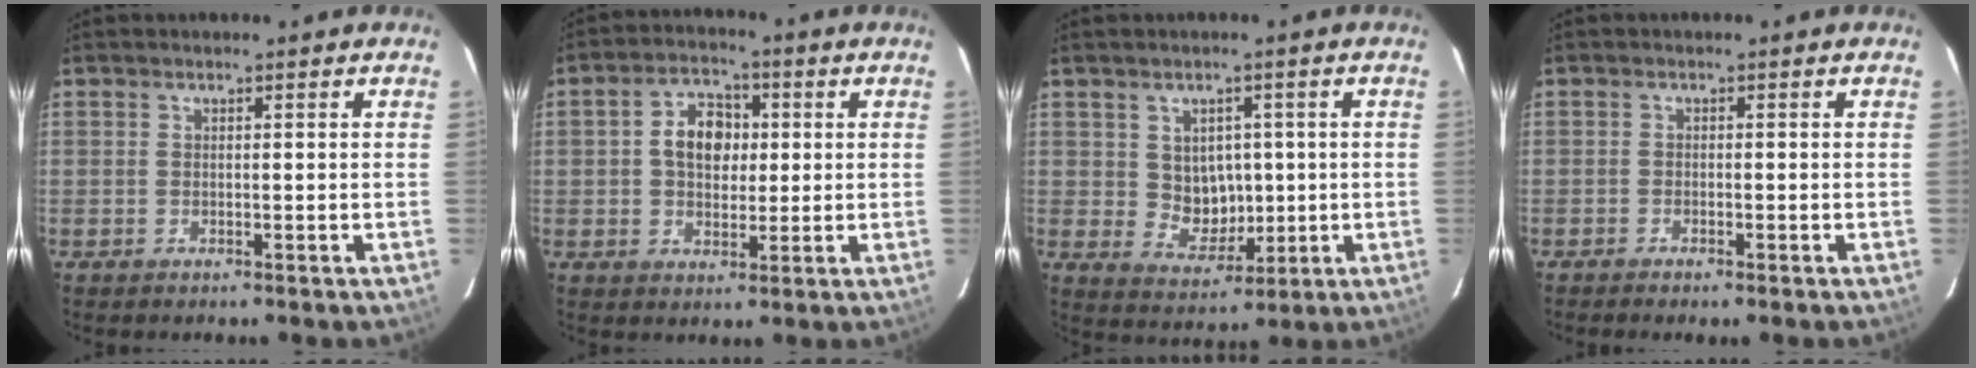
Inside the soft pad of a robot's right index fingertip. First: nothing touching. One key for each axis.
{"total": 7.6, "fx": 0.9, "fy": 5.4, "fz": 5.2, "tx": -0.091, "ty": 0.024, "tz": 0.017}
{"total": 6.3, "fx": 0.6, "fy": 5.6, "fz": 2.8, "tx": -0.051, "ty": 0.002, "tz": 0.025}
{"total": 1.0, "fx": -0.9, "fy": 0.0, "fz": 0.6, "tx": -0.018, "ty": 0.001, "tz": -0.018}